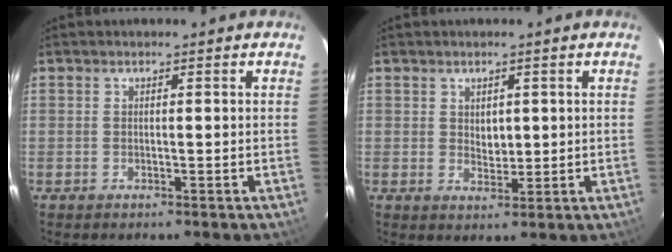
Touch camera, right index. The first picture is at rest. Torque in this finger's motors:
{"motor_torque": [0.35, 0.15, 0.28, 0.02]}